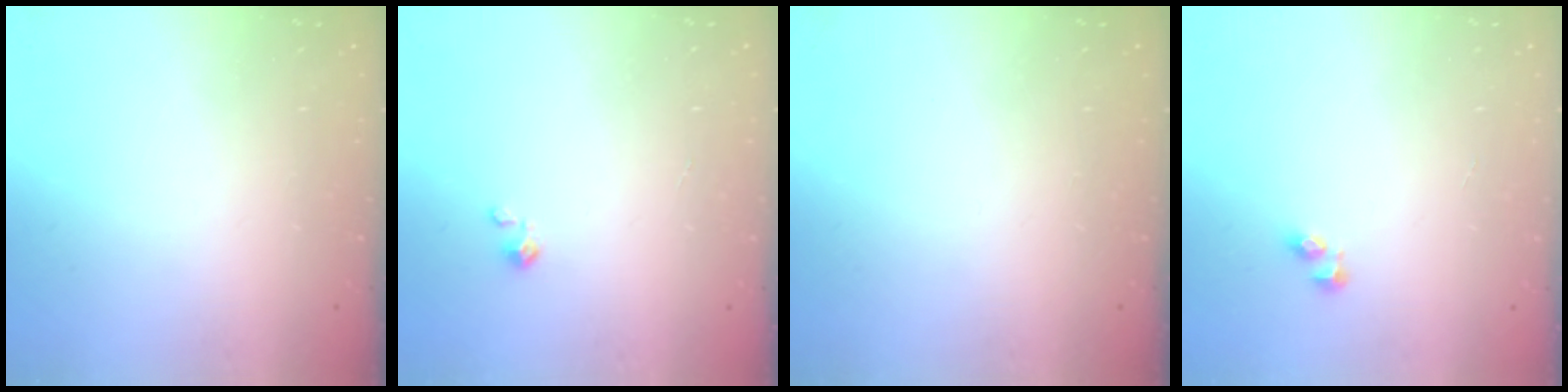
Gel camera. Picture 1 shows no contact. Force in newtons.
{"total": 2.3, "press": 2.2, "slide": 0.3}
{"total": 0.0}
{"total": 2.0, "press": 2.0, "slide": 0.3}